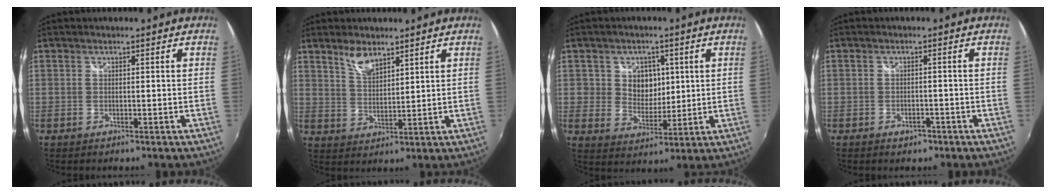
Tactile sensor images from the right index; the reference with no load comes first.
{"total": 5.1, "force": [3.9, 1.8, 2.8], "torque": [-0.049, 0.000, 0.075]}
{"total": 7.1, "force": [1.8, 6.2, 3.0], "torque": [-0.054, 0.006, 0.037]}
{"total": 2.2, "force": [-1.4, 1.4, 1.0], "torque": [-0.019, 0.001, -0.019]}